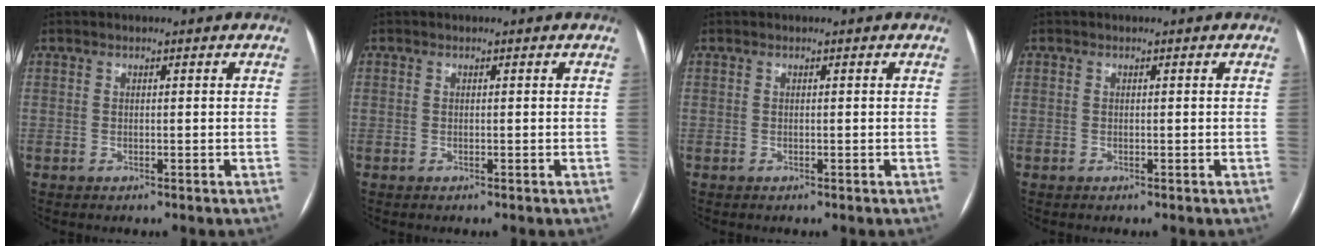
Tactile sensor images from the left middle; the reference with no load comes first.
{"total": 0.0}
{"total": 0.0}
{"total": 0.0}